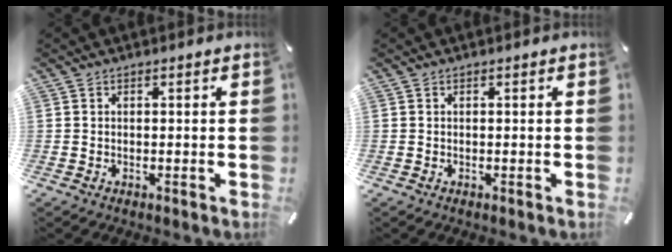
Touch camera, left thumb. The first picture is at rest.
{"total": 0.0}